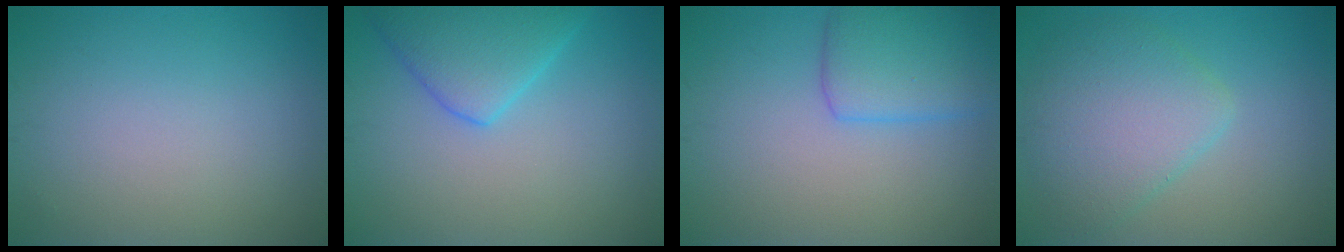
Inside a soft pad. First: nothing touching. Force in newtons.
{"total": 5.0, "press": 5.0, "slide": 0.4}
{"total": 4.2, "press": 4.2, "slide": 0.2}
{"total": 5.2, "press": 5.2, "slide": 0.3}